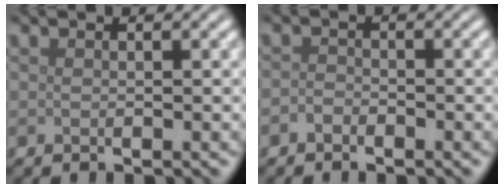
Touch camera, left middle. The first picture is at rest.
{"total": 1.0, "force": [-0.7, 0.6, 0.4], "torque": [-0.009, 0.004, -0.018]}